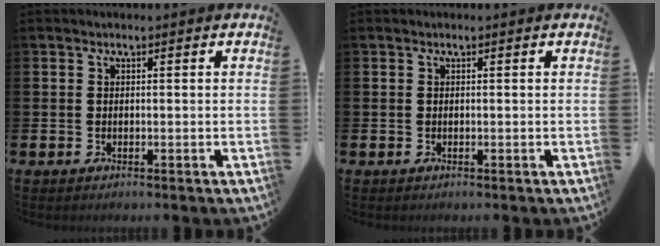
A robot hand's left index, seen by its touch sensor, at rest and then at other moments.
{"total": 0.0}